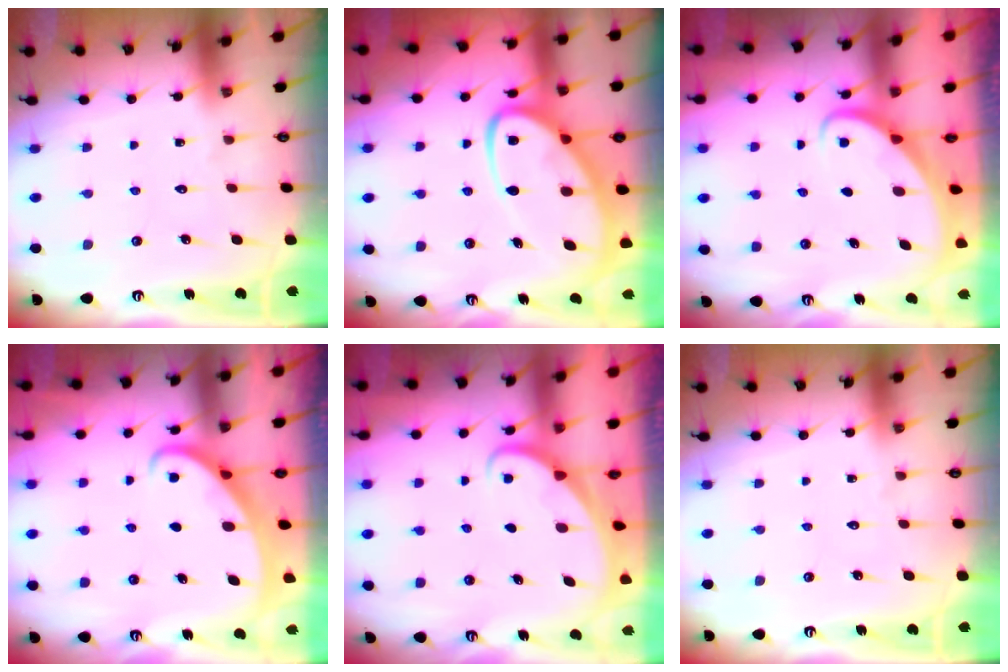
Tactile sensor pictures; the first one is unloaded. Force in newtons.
{"total": 13.5, "press": 13.5, "slide": 1.3}
{"total": 2.5, "press": 2.5, "slide": 0.2}
{"total": 2.2, "press": 2.2, "slide": 0.3}
{"total": 1.7, "press": 1.7, "slide": 0.1}
{"total": 0.0}